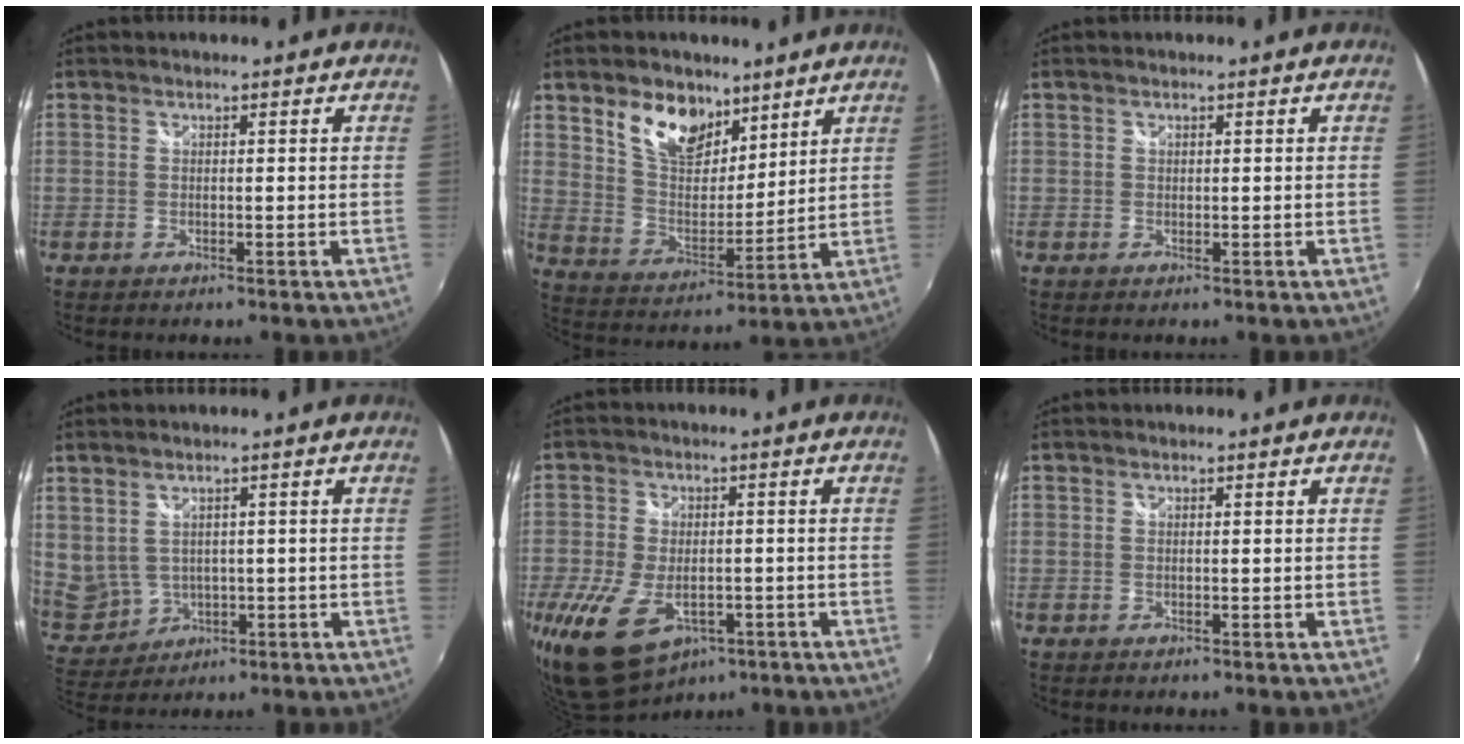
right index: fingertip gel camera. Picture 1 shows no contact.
{"total": 12.3, "force": [7.9, 6.8, 6.5], "torque": [-0.119, 0.007, 0.148]}
{"total": 0.0}
{"total": 9.2, "force": [1.9, 7.7, 4.7], "torque": [-0.112, -0.002, 0.066]}
{"total": 16.5, "force": [-7.8, 10.0, 10.5], "torque": [-0.249, -0.043, -0.125]}
{"total": 0.0}